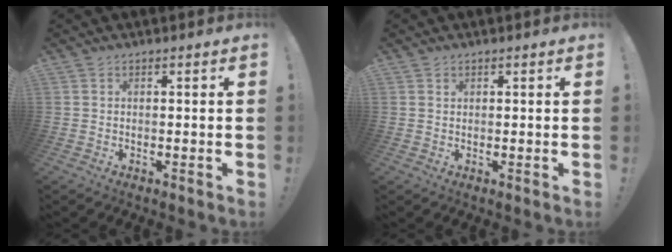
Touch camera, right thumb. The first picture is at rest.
{"total": 0.7, "force": [0.5, 0.4, 0.1], "torque": [0.005, -0.004, 0.009]}